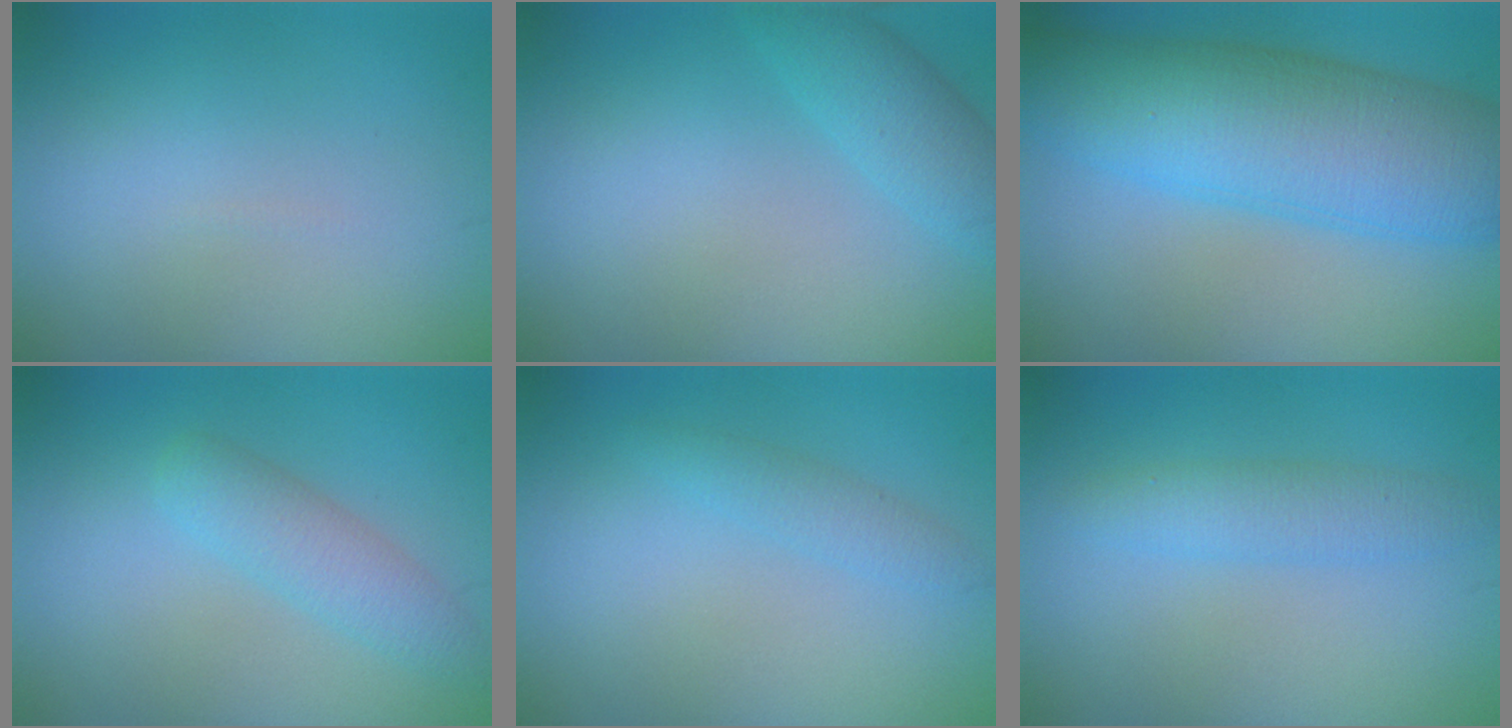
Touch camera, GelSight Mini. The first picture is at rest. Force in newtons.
{"total": 3.0, "press": 3.0, "slide": 0.2}
{"total": 11.0, "press": 11.0, "slide": 0.4}
{"total": 2.9, "press": 2.9, "slide": 0.1}
{"total": 1.5, "press": 1.5, "slide": 0.1}
{"total": 2.5, "press": 2.5, "slide": 0.2}